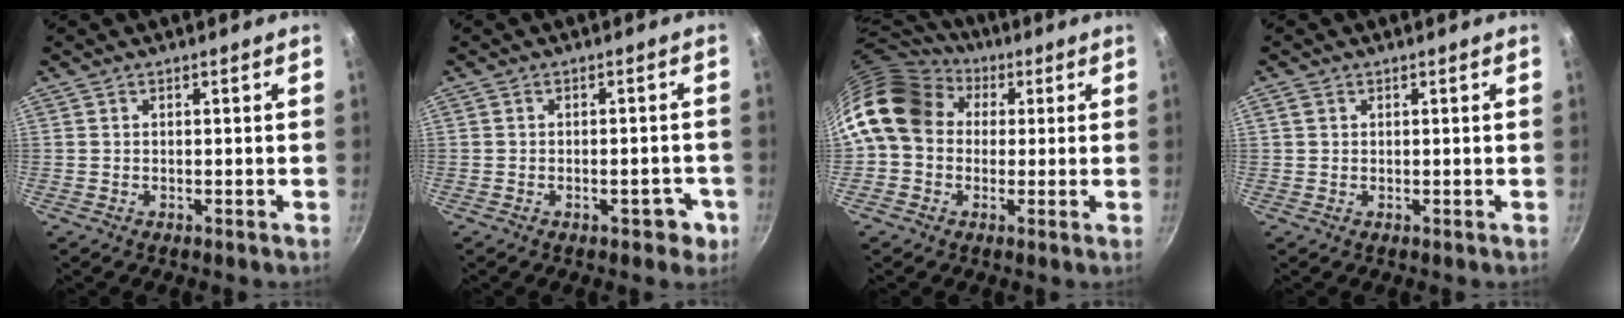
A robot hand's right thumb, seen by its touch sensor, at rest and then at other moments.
{"total": 4.7, "force": [-2.0, 2.4, 3.6], "torque": [-0.023, 0.015, -0.021]}
{"total": 15.0, "force": [2.8, 12.3, 8.1], "torque": [-0.125, 0.031, 0.034]}
{"total": 1.2, "force": [0.5, 1.0, 0.5], "torque": [-0.008, 0.001, 0.009]}